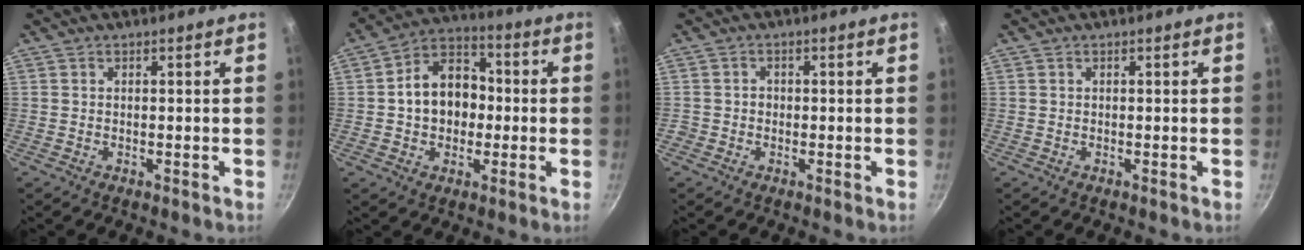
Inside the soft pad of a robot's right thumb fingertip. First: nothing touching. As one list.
[{"total": 12.6, "force": [-0.2, 9.7, 8.1], "torque": [-0.090, 0.030, -0.017]}, {"total": 1.5, "force": [-0.5, 1.4, 0.4], "torque": [0.002, 0.005, -0.009]}, {"total": 0.0}]